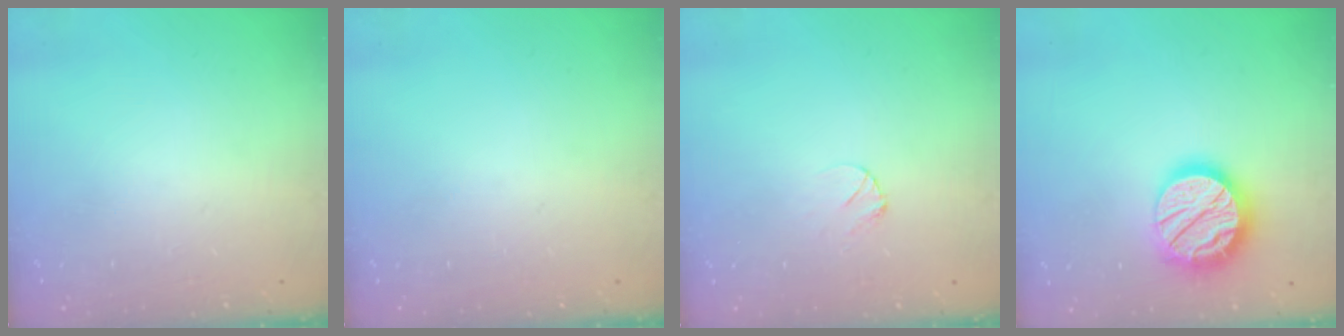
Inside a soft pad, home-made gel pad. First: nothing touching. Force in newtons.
{"total": 0.0}
{"total": 3.2, "press": 3.2, "slide": 0.5}
{"total": 18.7, "press": 18.7, "slide": 1.4}